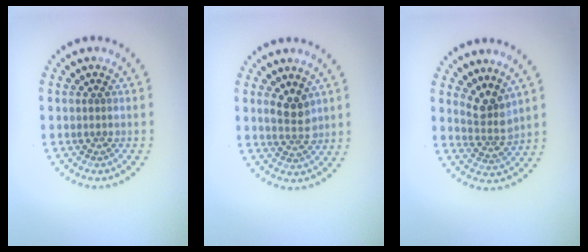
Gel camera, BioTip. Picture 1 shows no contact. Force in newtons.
{"total": 2.6, "press": 2.4, "slide": 1.0}
{"total": 2.8, "press": 2.0, "slide": 1.9}